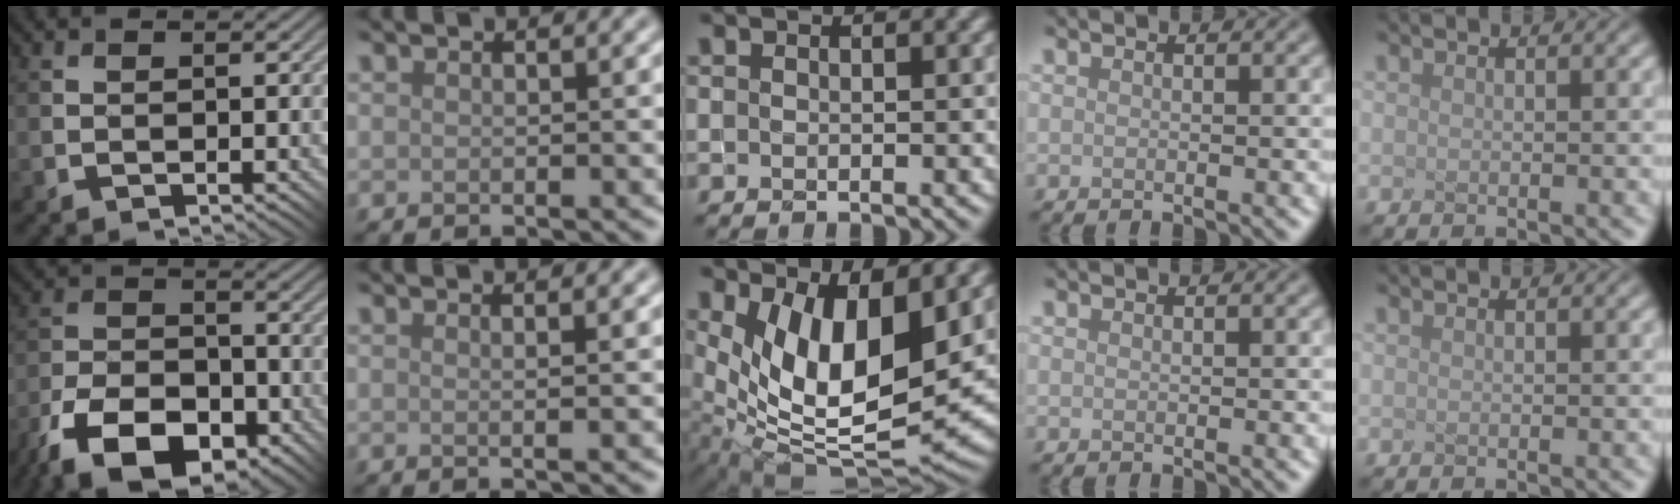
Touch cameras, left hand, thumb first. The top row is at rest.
{"thumb": {"total": 12.7, "force": [-8.1, 6.3, 7.4], "torque": [-0.165, -0.016, -0.151]}, "index": {"total": 2.0, "force": [0.6, 0.8, 1.8], "torque": [-0.022, 0.005, -0.012]}, "middle": {"total": 11.9, "force": [2.3, 5.5, 10.3], "torque": [-0.173, -0.023, 0.044]}}